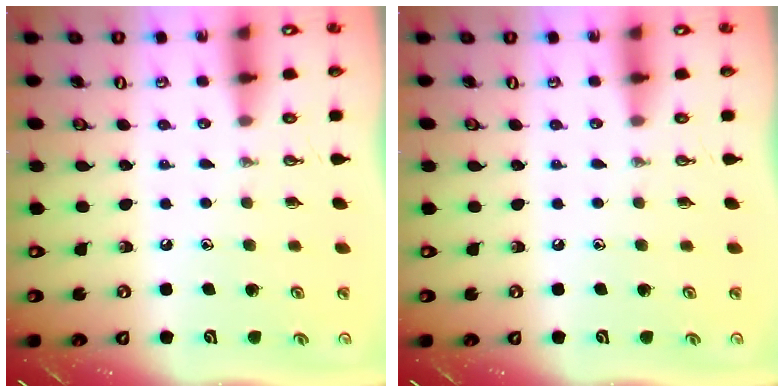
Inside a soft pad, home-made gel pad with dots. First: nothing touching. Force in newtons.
{"total": 0.0}